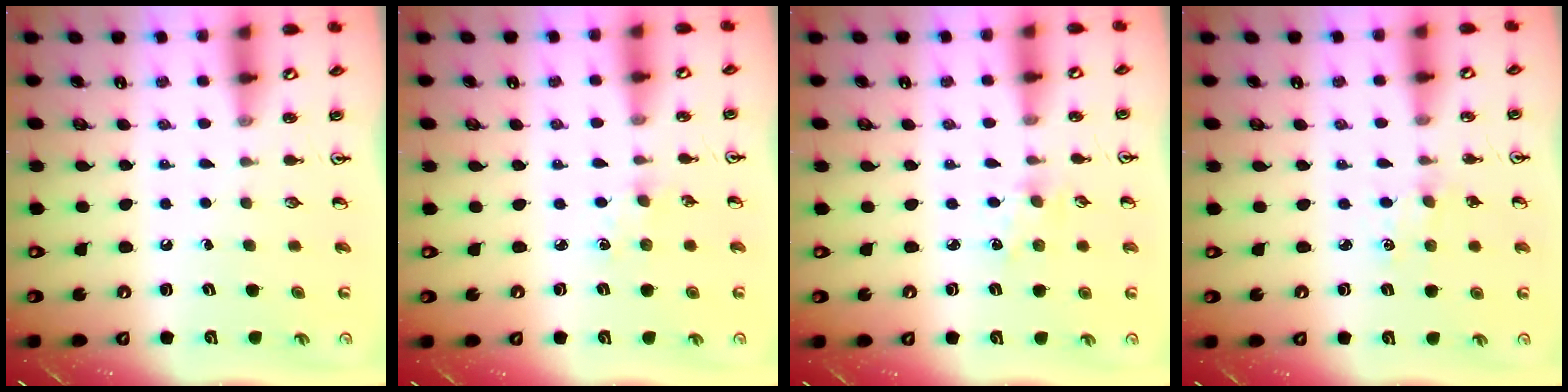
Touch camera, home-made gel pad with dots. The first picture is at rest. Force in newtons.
{"total": 2.8, "press": 2.7, "slide": 0.4}
{"total": 2.1, "press": 2.0, "slide": 0.4}
{"total": 1.2, "press": 1.2, "slide": 0.2}